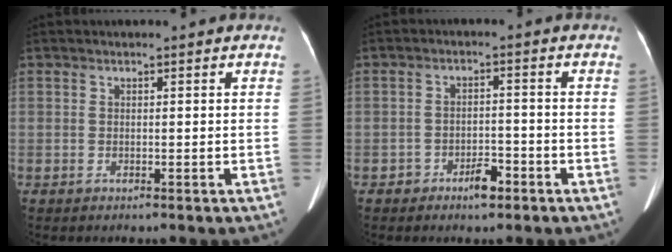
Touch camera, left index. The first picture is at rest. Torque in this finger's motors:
{"motor_torque": [0.06, 0.05, 0.03, -0.01]}